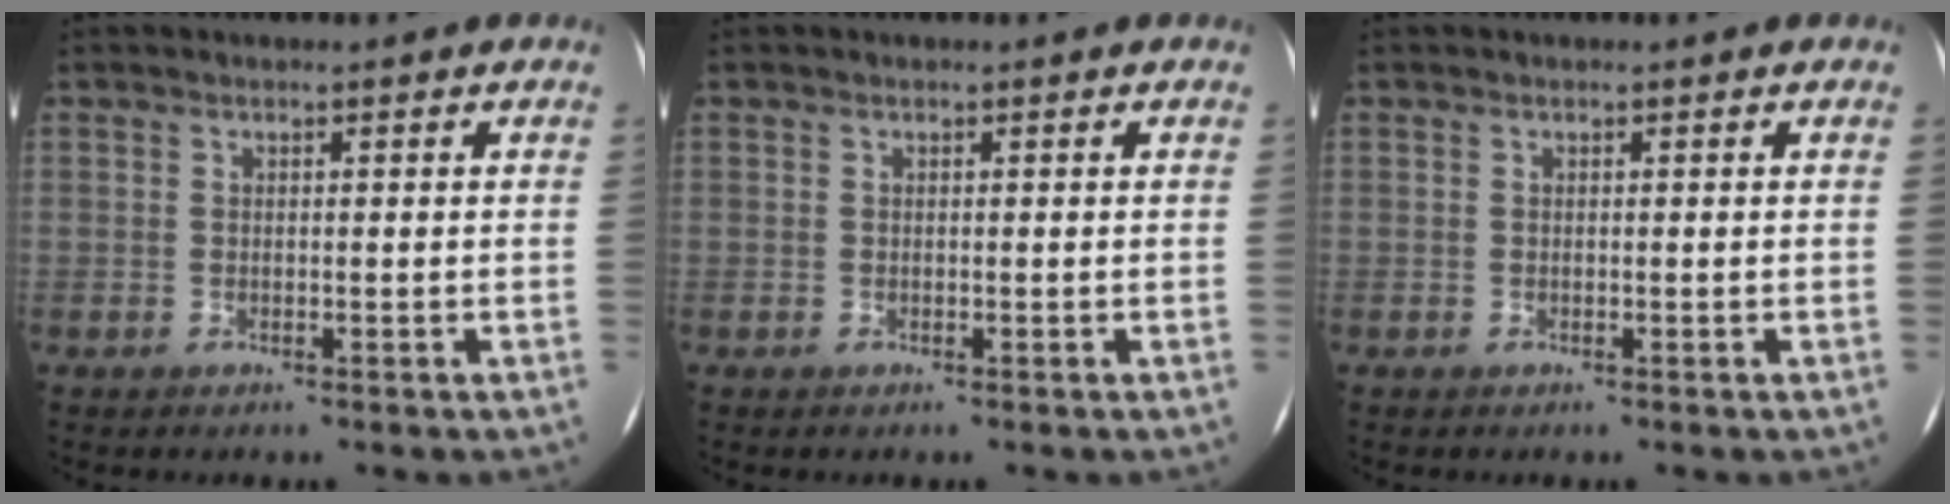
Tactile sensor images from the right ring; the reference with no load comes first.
{"total": 0.0}
{"total": 0.0}